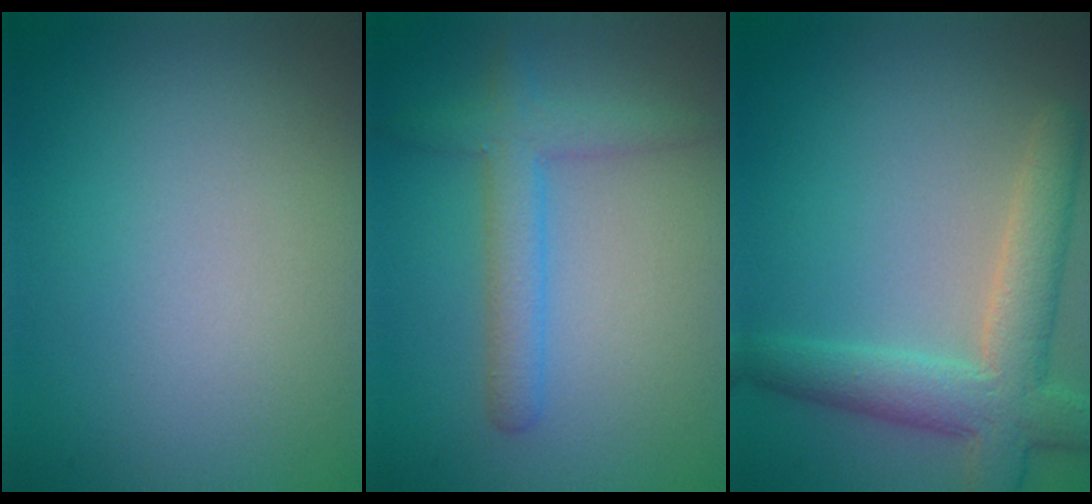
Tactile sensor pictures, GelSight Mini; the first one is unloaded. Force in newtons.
{"total": 3.2, "press": 3.2, "slide": 0.1}
{"total": 5.5, "press": 5.5, "slide": 0.3}